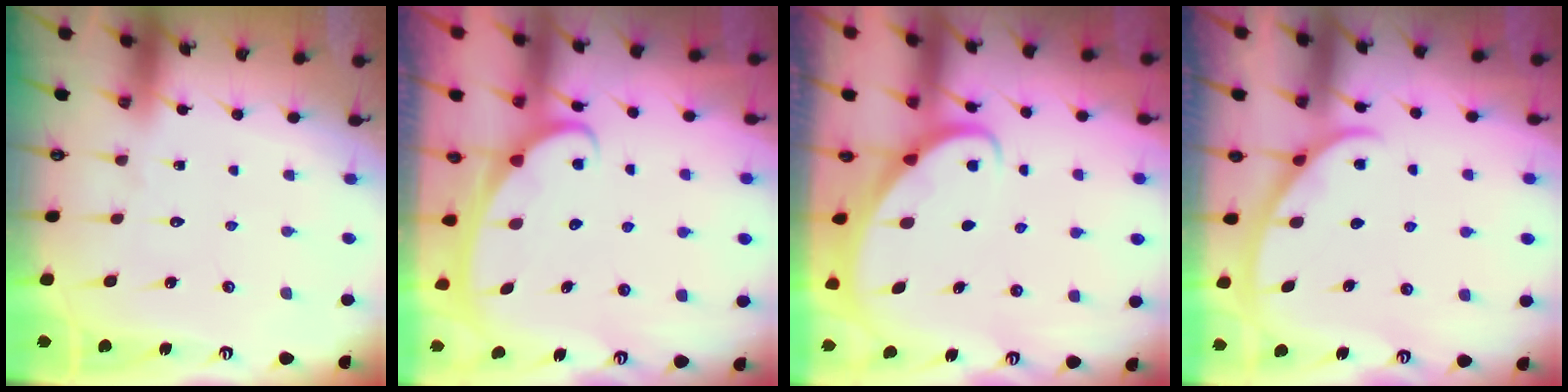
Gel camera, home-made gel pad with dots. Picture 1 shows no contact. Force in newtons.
{"total": 2.4, "press": 2.4, "slide": 0.4}
{"total": 2.2, "press": 2.2, "slide": 0.2}
{"total": 2.4, "press": 2.4, "slide": 0.4}